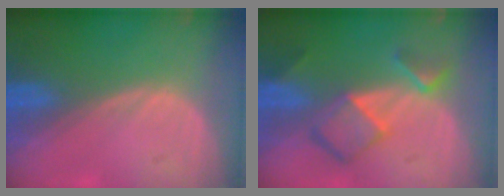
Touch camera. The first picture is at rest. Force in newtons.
{"total": 7.3, "press": 6.3, "slide": 3.7}